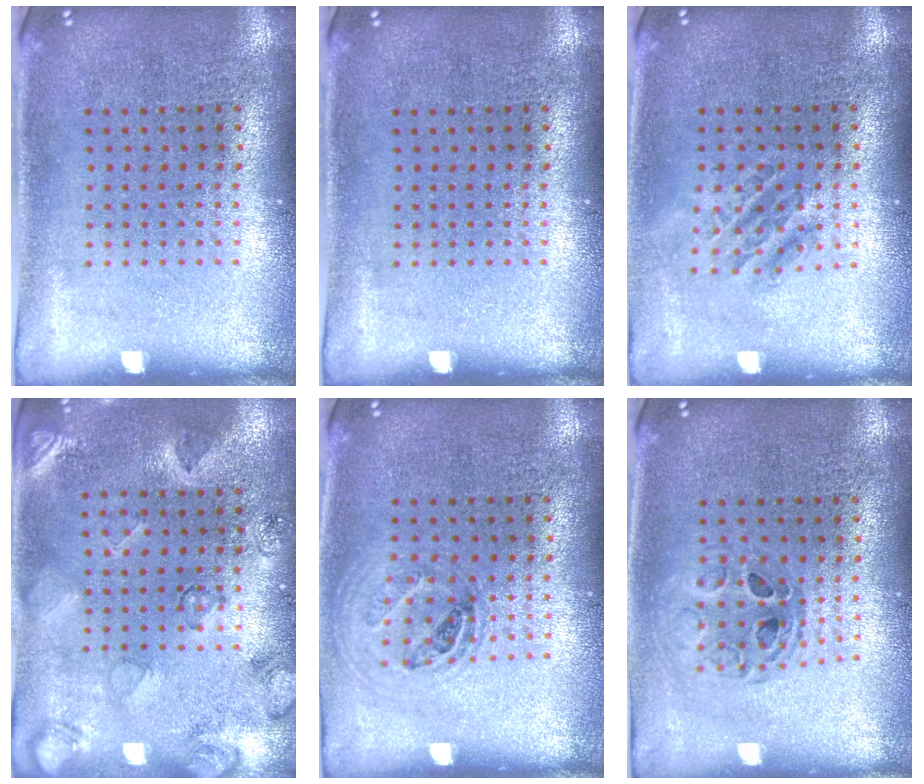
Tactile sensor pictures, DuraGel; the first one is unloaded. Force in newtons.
{"total": 0.0}
{"total": 1.2, "press": 1.0, "slide": 0.5}
{"total": 2.5, "press": 1.9, "slide": 1.6}
{"total": 1.1, "press": 1.0, "slide": 0.4}
{"total": 0.9, "press": 0.8, "slide": 0.1}